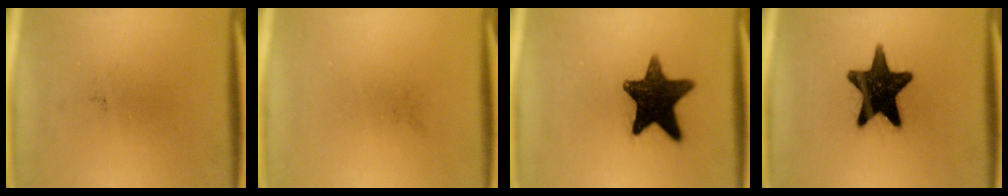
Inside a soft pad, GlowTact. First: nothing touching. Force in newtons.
{"total": 0.0}
{"total": 14.1}
{"total": 16.6}